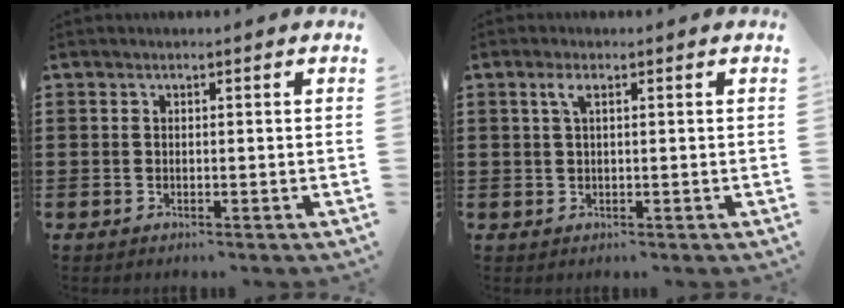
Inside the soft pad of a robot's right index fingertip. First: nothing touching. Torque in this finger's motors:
{"motor_torque": [0.23, -0.18, 0.13, 0.05]}